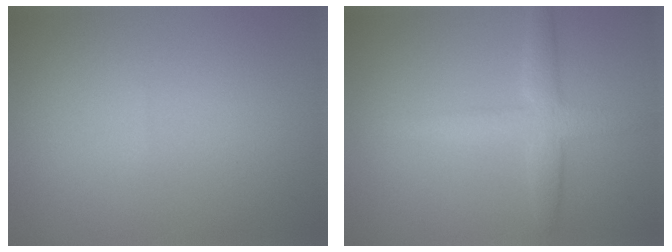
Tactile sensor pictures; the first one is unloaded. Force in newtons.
{"total": 3.7, "press": 3.7, "slide": 0.1}